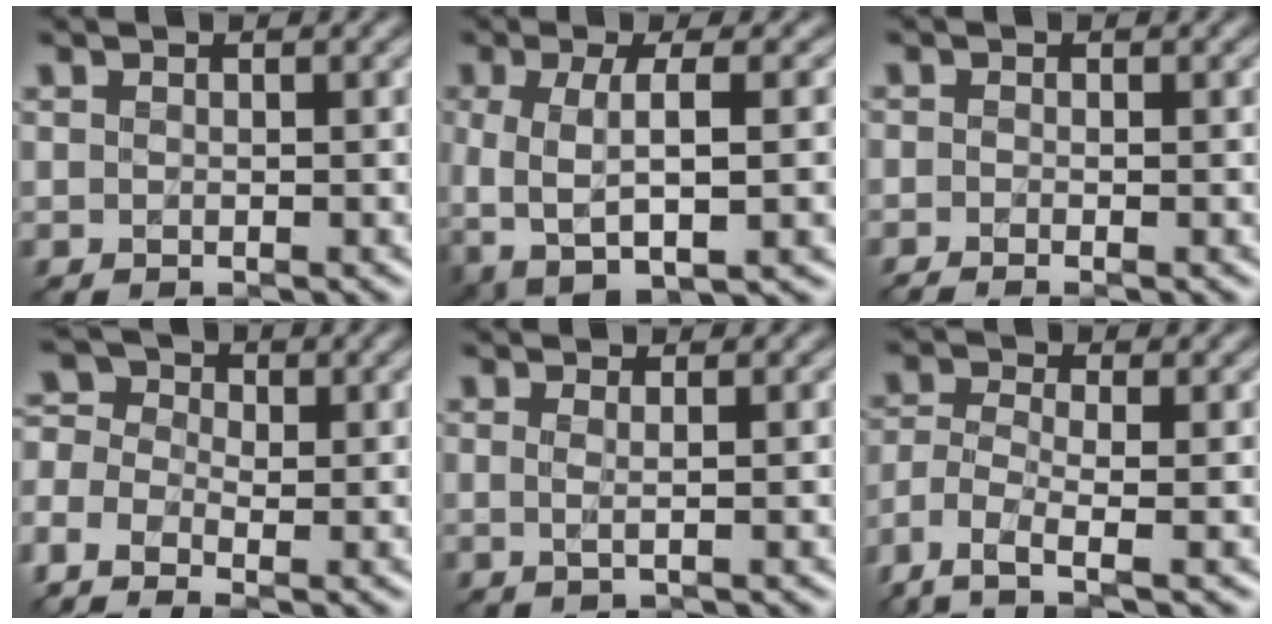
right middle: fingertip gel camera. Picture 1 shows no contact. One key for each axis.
{"total": 6.6, "fx": -1.0, "fy": 2.3, "fz": 6.2, "tx": -0.115, "ty": -0.012, "tz": -0.016}
{"total": 1.2, "fx": -0.8, "fy": 0.2, "fz": 0.9, "tx": -0.016, "ty": -0.012, "tz": -0.020}
{"total": 5.5, "fx": -2.4, "fy": 3.5, "fz": 3.4, "tx": -0.081, "ty": 0.003, "tz": -0.045}
{"total": 1.3, "fx": 0.1, "fy": 0.4, "fz": 1.2, "tx": -0.020, "ty": -0.001, "tz": -0.003}
{"total": 4.7, "fx": -3.2, "fy": 1.5, "fz": 3.1, "tx": -0.074, "ty": -0.009, "tz": -0.073}